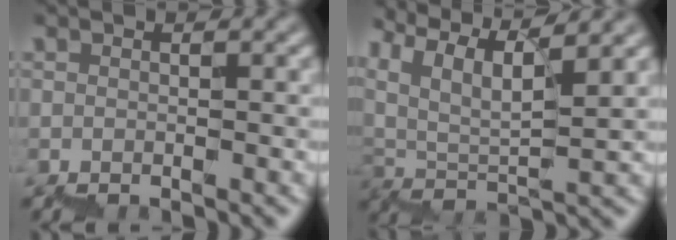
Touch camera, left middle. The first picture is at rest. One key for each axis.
{"total": 8.3, "fx": 6.9, "fy": 1.9, "fz": 4.2, "tx": -0.083, "ty": 0.018, "tz": 0.123}